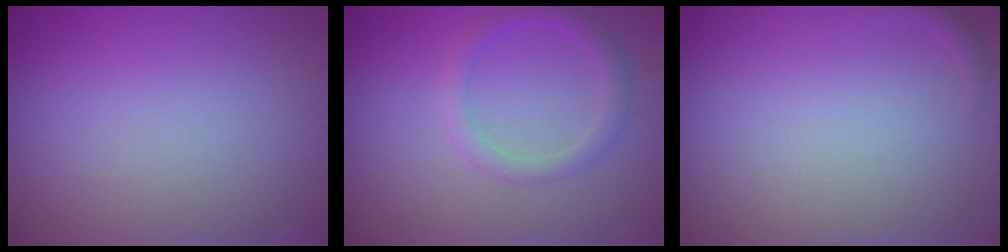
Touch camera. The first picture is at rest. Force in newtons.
{"total": 2.2, "press": 2.2, "slide": 0.1}
{"total": 0.6, "press": 0.6, "slide": 0.1}